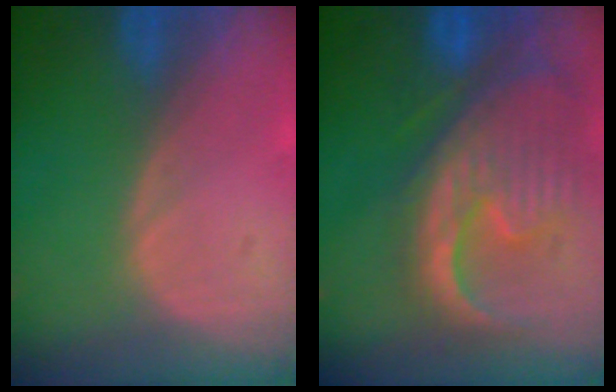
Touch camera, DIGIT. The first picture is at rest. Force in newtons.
{"total": 13.1, "press": 11.2, "slide": 6.7}